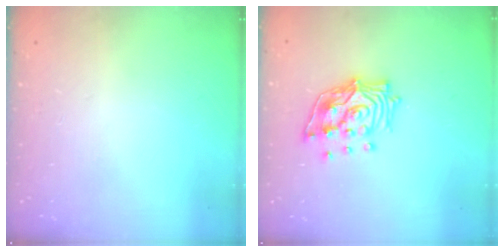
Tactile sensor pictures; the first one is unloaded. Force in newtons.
{"total": 15.1, "press": 15.0, "slide": 2.0}